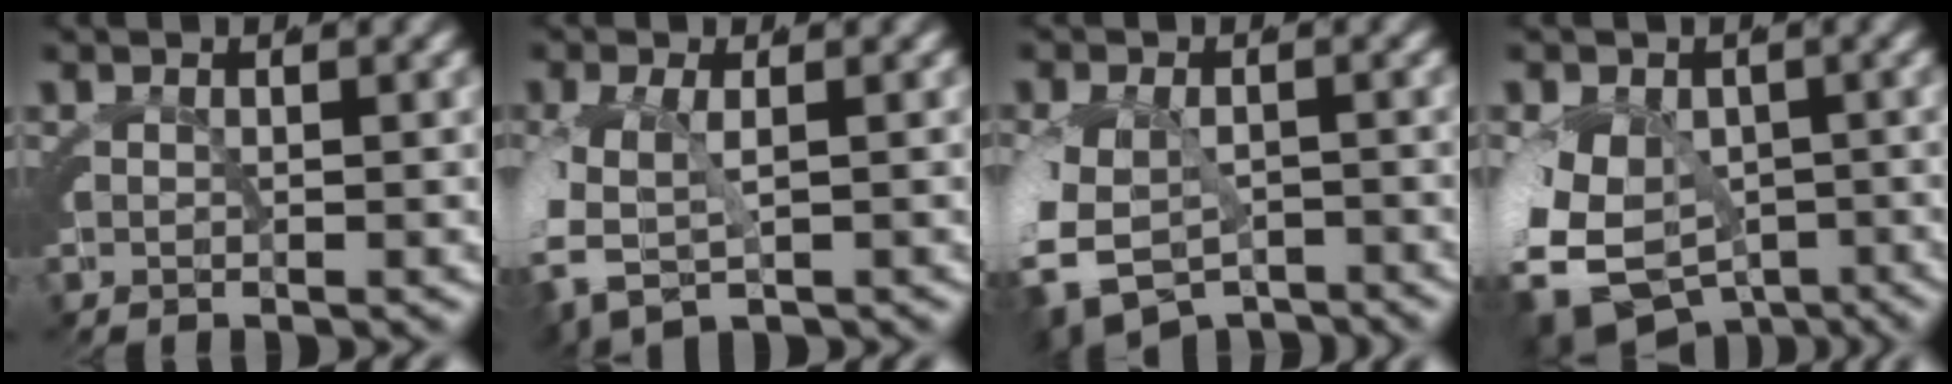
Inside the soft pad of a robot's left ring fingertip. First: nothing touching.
{"total": 4.4, "force": [-1.8, 3.6, 1.8], "torque": [-0.068, -0.029, -0.020]}
{"total": 8.9, "force": [-5.7, 6.2, 2.7], "torque": [-0.095, -0.054, -0.078]}
{"total": 11.4, "force": [-5.5, 8.7, 4.8], "torque": [-0.132, -0.068, -0.070]}